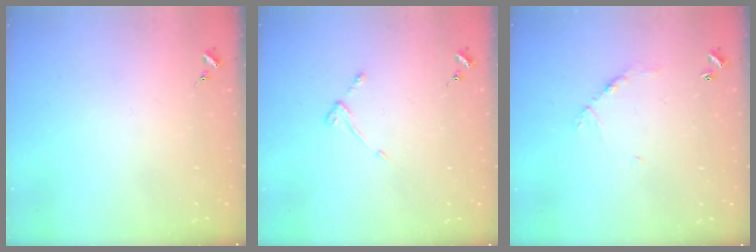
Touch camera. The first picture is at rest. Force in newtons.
{"total": 3.3, "press": 3.2, "slide": 0.4}
{"total": 7.3, "press": 7.3, "slide": 0.4}